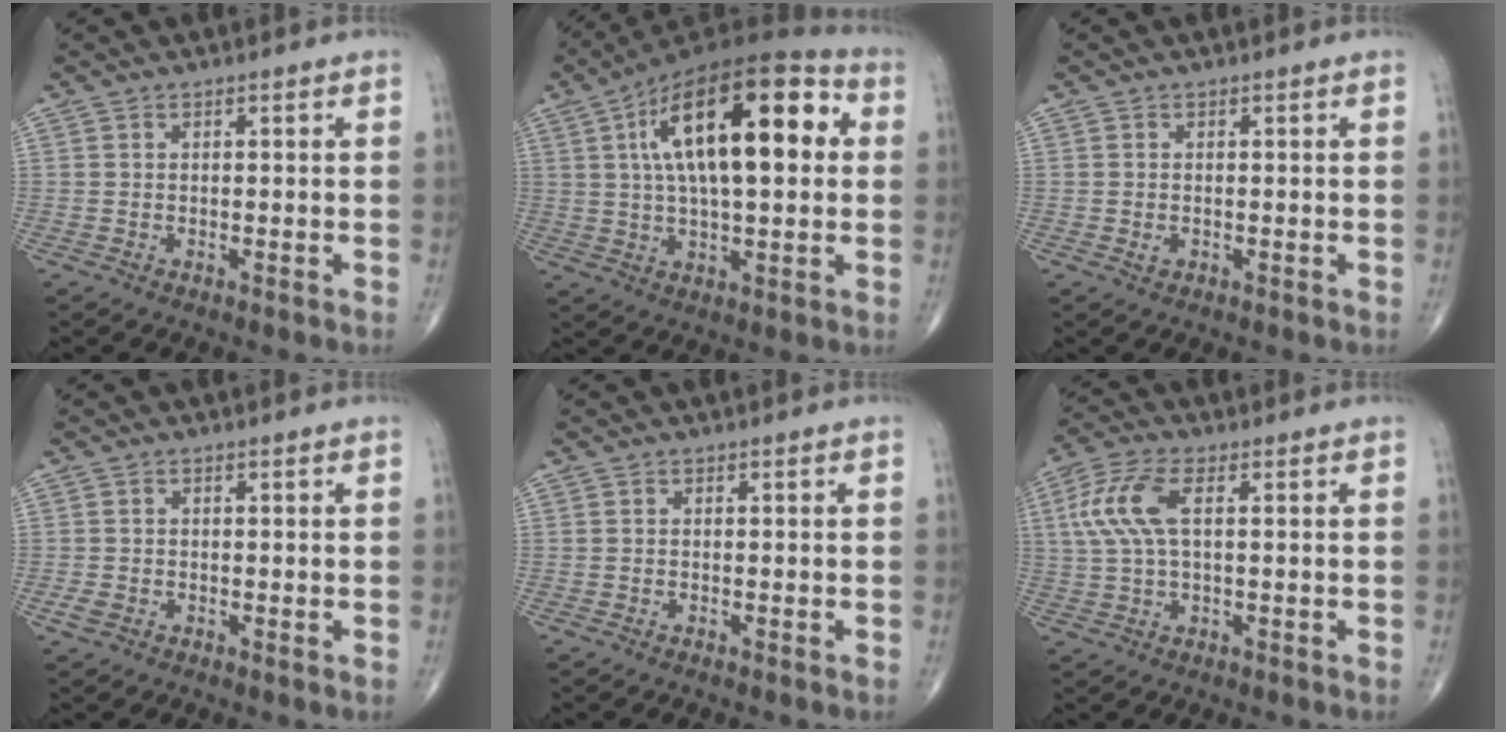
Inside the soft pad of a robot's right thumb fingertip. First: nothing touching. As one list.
[{"total": 23.6, "force": [5.1, 9.6, 20.9], "torque": [-0.330, 0.021, 0.071]}, {"total": 1.0, "force": [-0.3, 0.7, 0.7], "torque": [-0.011, 0.001, -0.003]}, {"total": 1.3, "force": [-0.5, 0.8, 0.9], "torque": [-0.015, -0.002, -0.011]}, {"total": 0.0}, {"total": 9.0, "force": [1.9, 4.0, 7.9], "torque": [-0.190, 0.019, 0.035]}]